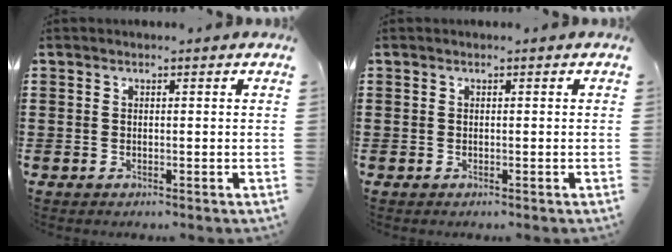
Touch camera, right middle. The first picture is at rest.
{"total": 0.0}